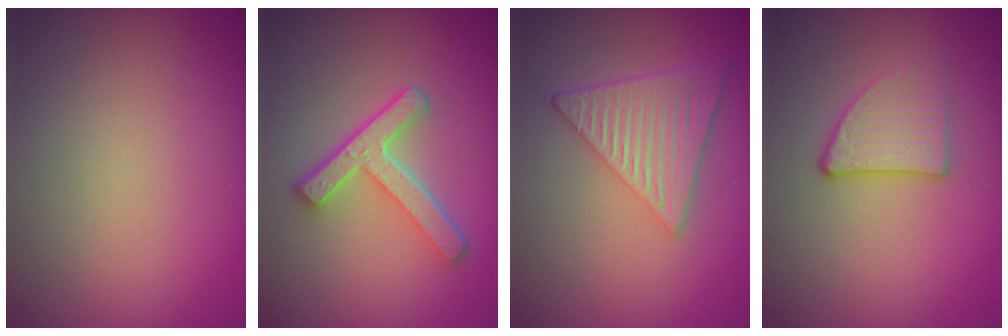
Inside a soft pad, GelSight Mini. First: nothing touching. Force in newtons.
{"total": 4.8, "press": 3.7, "slide": 3.2}
{"total": 6.5, "press": 4.5, "slide": 4.7}
{"total": 3.0, "press": 2.3, "slide": 1.9}